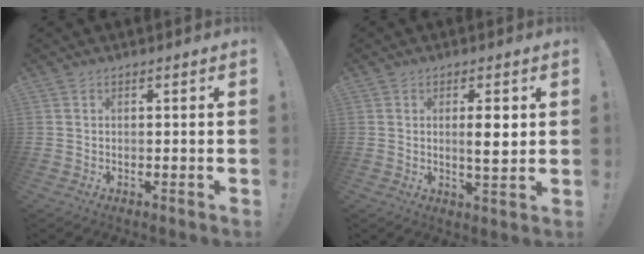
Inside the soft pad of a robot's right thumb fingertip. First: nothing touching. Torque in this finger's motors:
{"motor_torque": [0.53, 0.55, 0.81, 0.12, 0.00]}